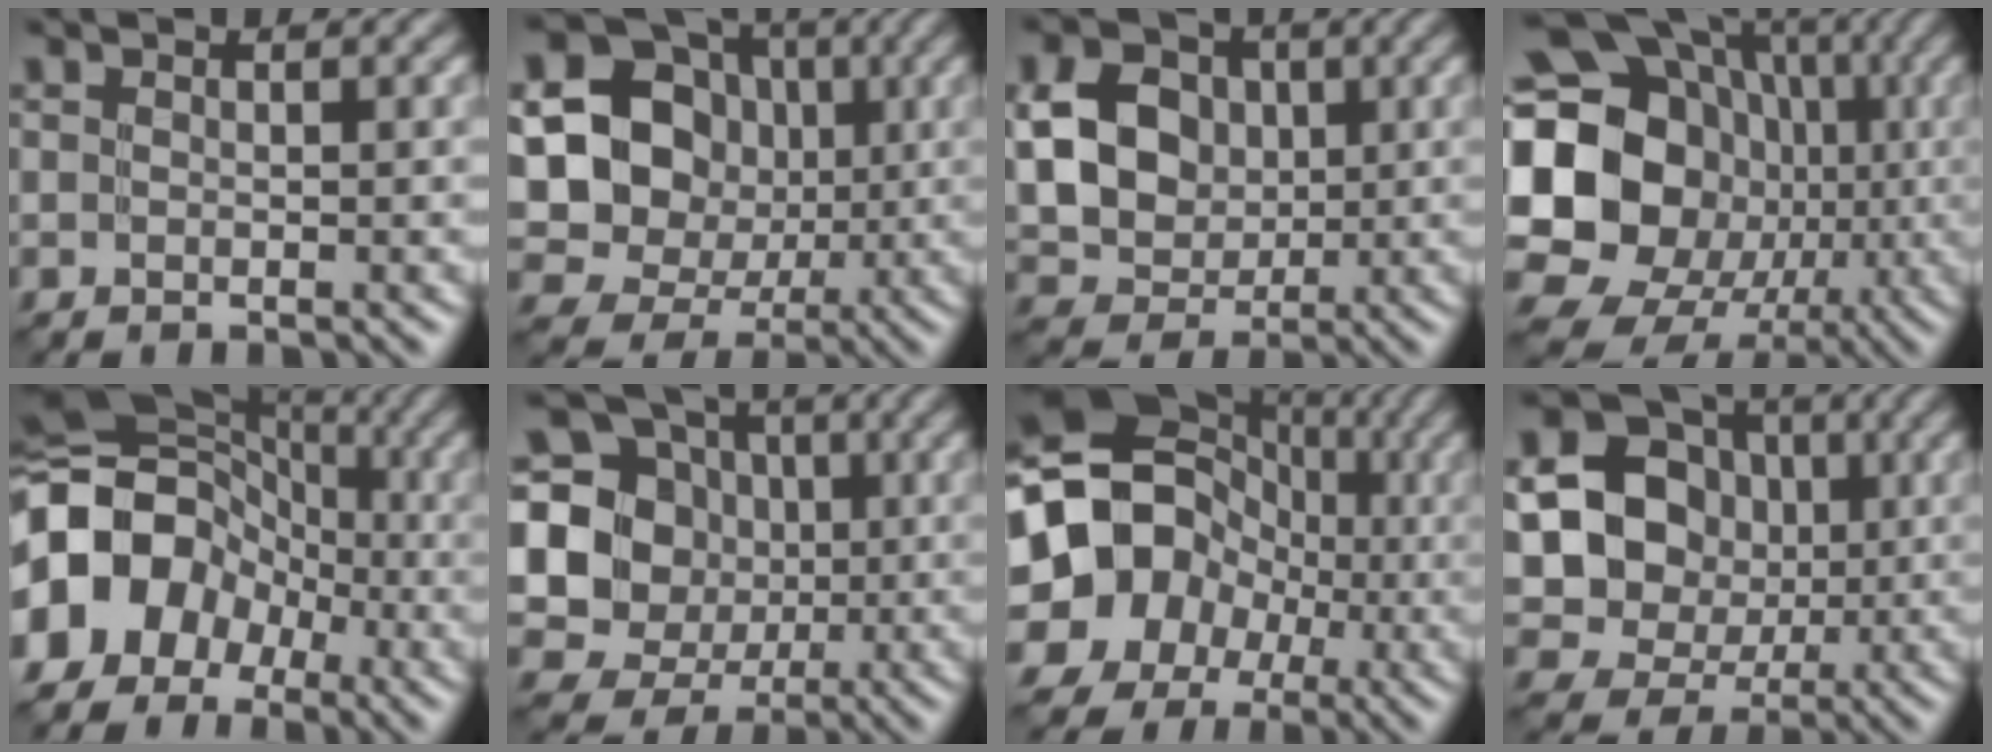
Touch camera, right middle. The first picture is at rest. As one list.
[{"total": 16.8, "force": [1.0, 15.4, 6.6], "torque": [-0.147, 0.017, -0.008]}, {"total": 7.2, "force": [0.8, 5.9, 4.1], "torque": [-0.087, 0.006, 0.009]}, {"total": 22.3, "force": [-1.2, 19.7, 10.3], "torque": [-0.190, 0.021, -0.066]}, {"total": 12.4, "force": [-2.9, 10.1, 6.5], "torque": [-0.123, 0.006, -0.078]}, {"total": 11.6, "force": [0.3, 11.0, 3.9], "torque": [-0.122, 0.030, -0.014]}, {"total": 15.6, "force": [-1.7, 14.1, 6.6], "torque": [-0.136, 0.007, -0.068]}, {"total": 15.1, "force": [1.2, 13.8, 5.9], "torque": [-0.145, 0.020, -0.005]}]